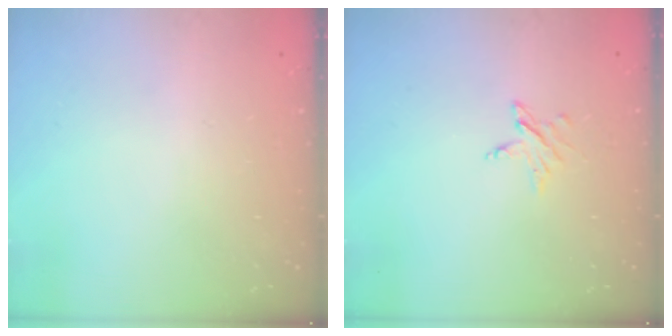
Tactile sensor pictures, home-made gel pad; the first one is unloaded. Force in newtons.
{"total": 3.4, "press": 3.4, "slide": 0.4}